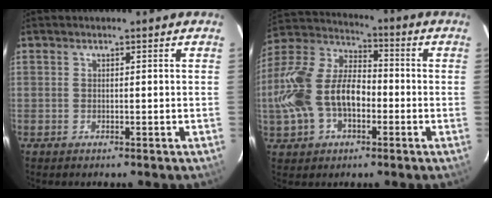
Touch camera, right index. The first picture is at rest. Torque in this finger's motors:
{"motor_torque": [0.69, -0.18, 0.68, 0.21]}